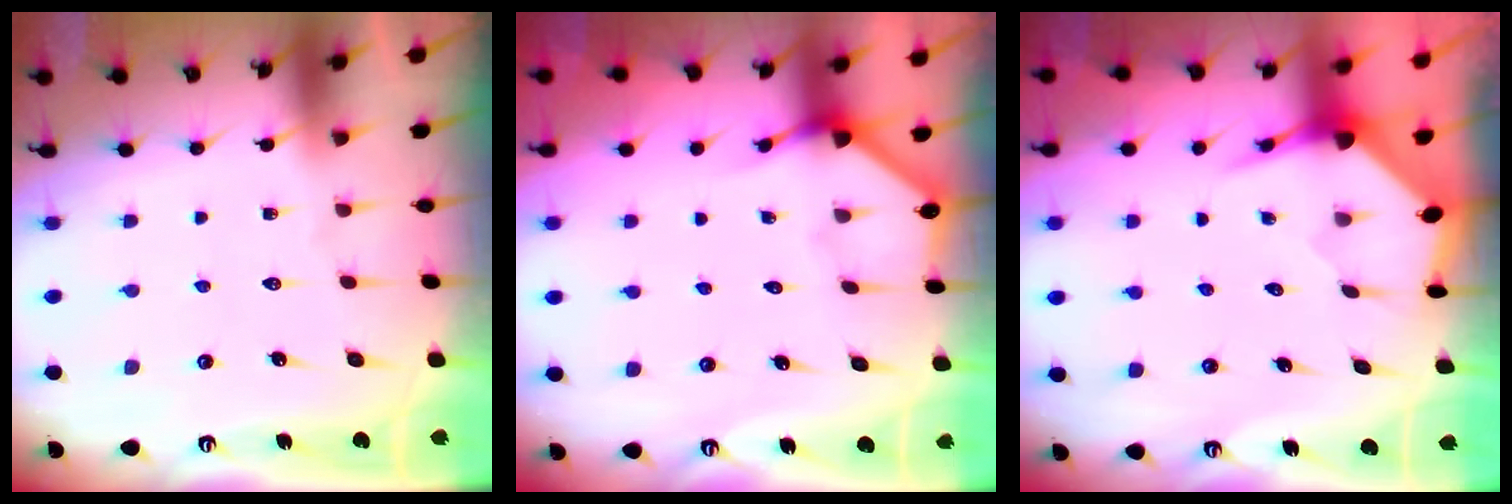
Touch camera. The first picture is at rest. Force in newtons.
{"total": 2.5, "press": 2.5, "slide": 0.2}
{"total": 3.6, "press": 3.5, "slide": 0.4}